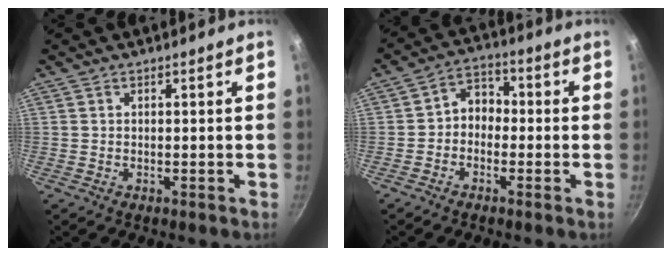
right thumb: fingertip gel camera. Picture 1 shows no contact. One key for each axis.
{"total": 5.2, "fx": -1.2, "fy": 4.1, "fz": 2.9, "tx": -0.020, "ty": 0.028, "tz": -0.035}